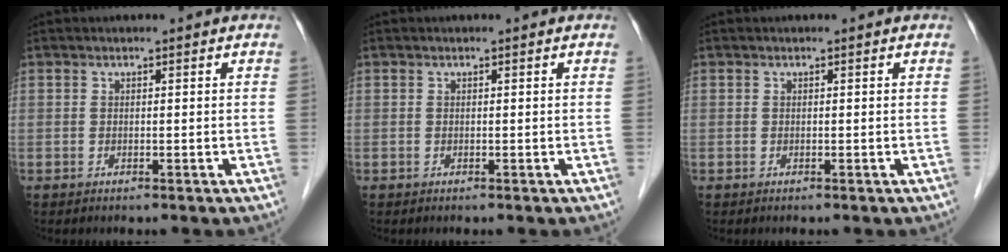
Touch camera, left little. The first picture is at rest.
{"total": 0.0}
{"total": 0.0}